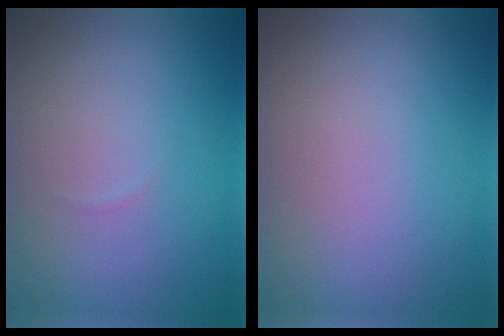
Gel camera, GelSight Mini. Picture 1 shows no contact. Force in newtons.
{"total": 0.0}